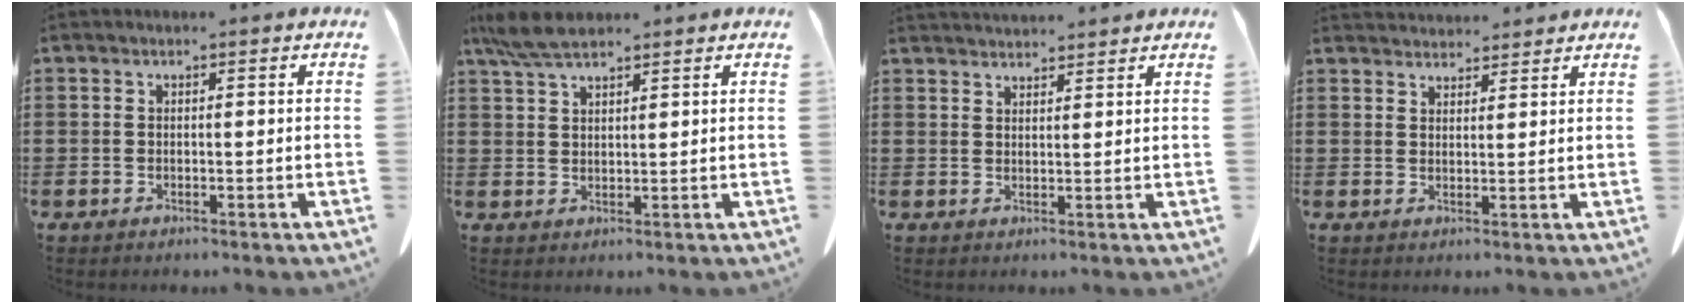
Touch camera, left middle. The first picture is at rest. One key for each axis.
{"total": 5.2, "fx": 4.0, "fy": 1.2, "fz": 3.1, "tx": -0.076, "ty": -0.005, "tz": 0.073}
{"total": 2.8, "fx": 2.8, "fy": 0.1, "fz": 0.1, "tx": -0.009, "ty": -0.005, "tz": 0.053}
{"total": 3.1, "fx": 3.1, "fy": 0.4, "fz": 0.0, "tx": -0.007, "ty": -0.009, "tz": 0.058}